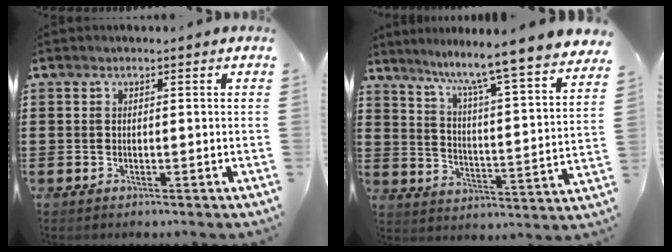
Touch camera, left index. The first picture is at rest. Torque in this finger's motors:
{"motor_torque": [2.14, 0.00, 0.90, 0.21]}